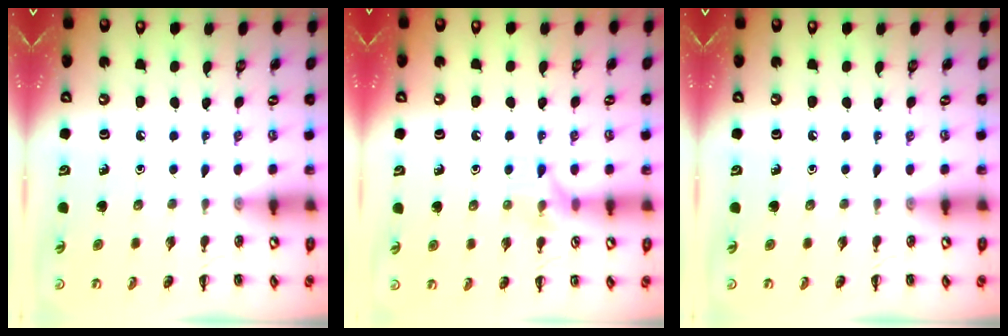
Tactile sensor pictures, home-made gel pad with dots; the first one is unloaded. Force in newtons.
{"total": 6.7, "press": 6.7, "slide": 0.8}
{"total": 0.0}